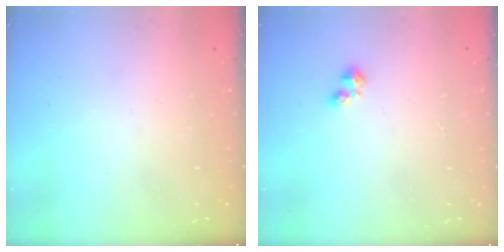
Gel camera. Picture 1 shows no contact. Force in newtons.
{"total": 2.4, "press": 2.4, "slide": 0.5}